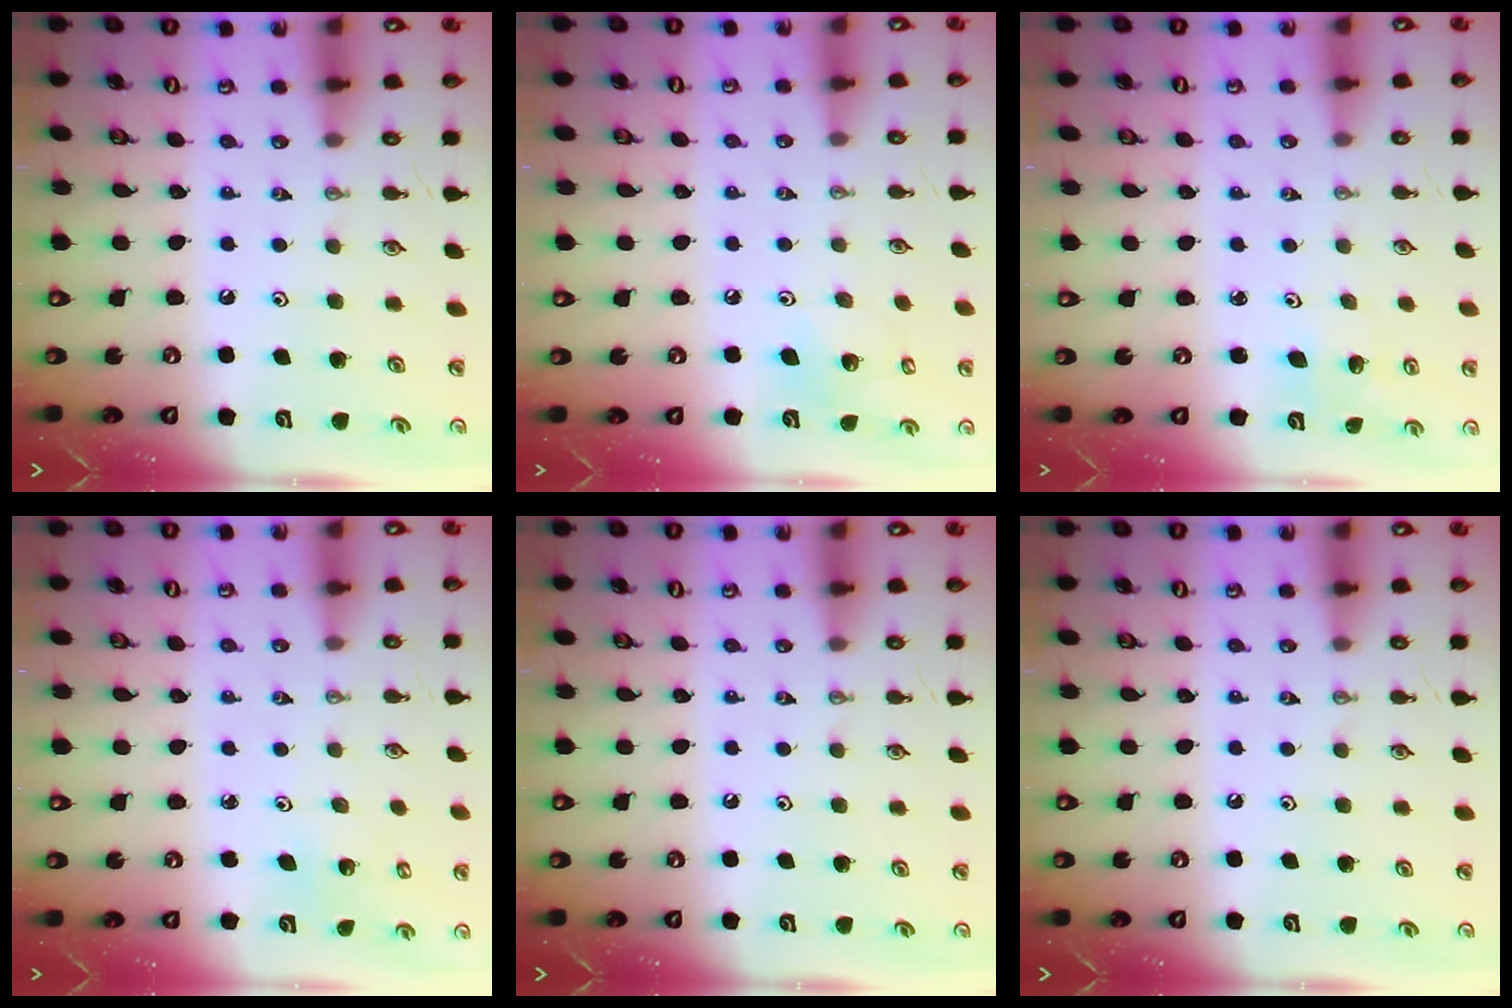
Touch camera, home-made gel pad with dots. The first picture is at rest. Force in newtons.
{"total": 6.8, "press": 6.3, "slide": 2.4}
{"total": 2.1, "press": 2.1, "slide": 0.2}
{"total": 1.8, "press": 1.8, "slide": 0.1}
{"total": 0.0}
{"total": 0.0}